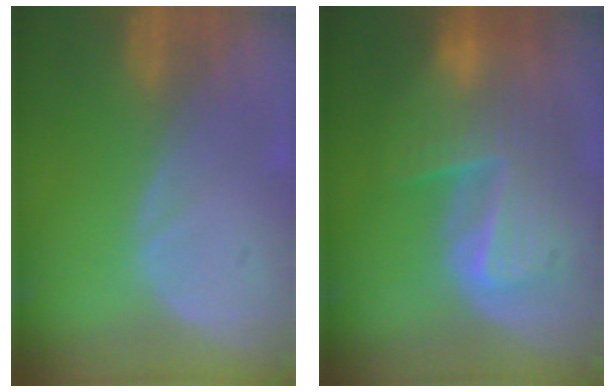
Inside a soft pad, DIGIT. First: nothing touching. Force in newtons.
{"total": 9.9, "press": 8.6, "slide": 5.0}